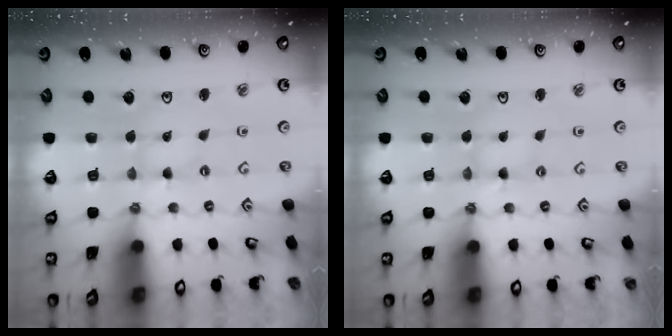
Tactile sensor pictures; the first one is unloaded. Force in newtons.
{"total": 1.5, "press": 1.5, "slide": 0.2}